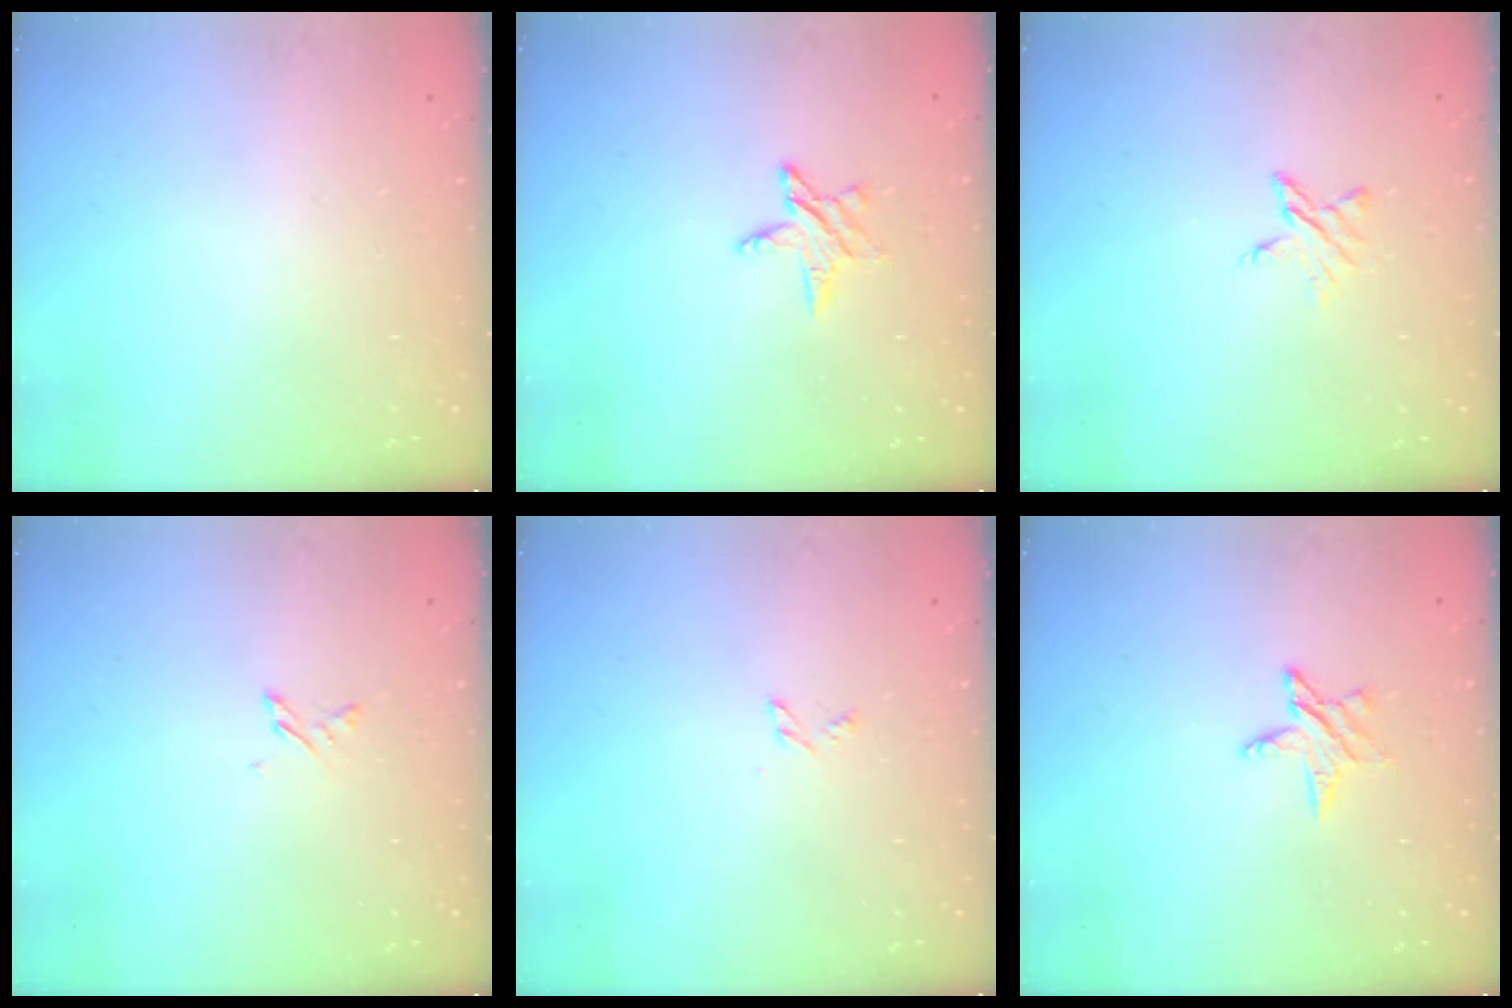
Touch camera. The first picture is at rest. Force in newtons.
{"total": 5.9, "press": 5.8, "slide": 0.6}
{"total": 3.7, "press": 3.7, "slide": 0.4}
{"total": 1.7, "press": 1.7, "slide": 0.3}
{"total": 2.4, "press": 2.4, "slide": 0.2}
{"total": 5.9, "press": 5.8, "slide": 0.6}